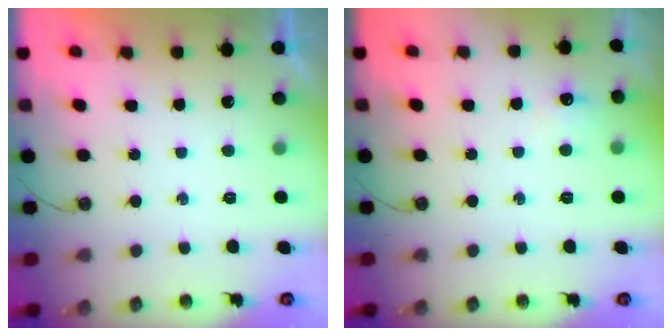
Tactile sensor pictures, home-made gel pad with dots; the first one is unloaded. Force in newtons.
{"total": 5.6, "press": 5.6, "slide": 0.8}